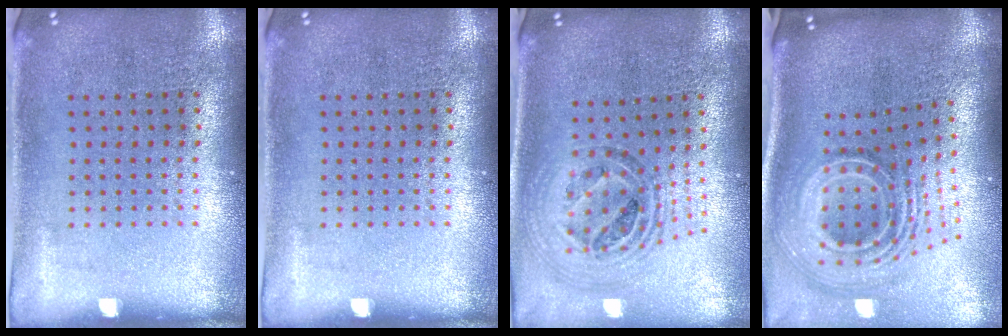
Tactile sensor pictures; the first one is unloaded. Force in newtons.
{"total": 0.0}
{"total": 1.3, "press": 1.2, "slide": 0.6}
{"total": 3.3, "press": 2.0, "slide": 2.5}